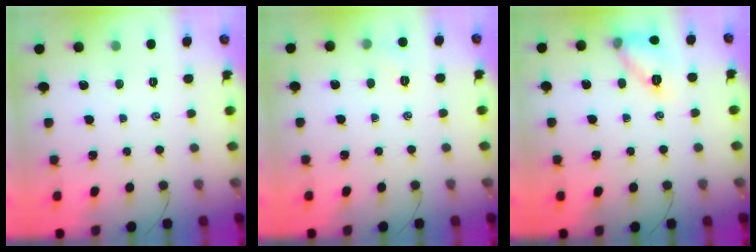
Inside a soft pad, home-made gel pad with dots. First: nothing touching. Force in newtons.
{"total": 4.6, "press": 4.4, "slide": 1.3}
{"total": 10.5, "press": 10.4, "slide": 0.7}